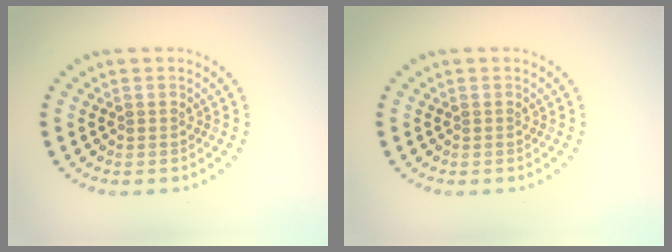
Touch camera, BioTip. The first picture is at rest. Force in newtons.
{"total": 0.0}